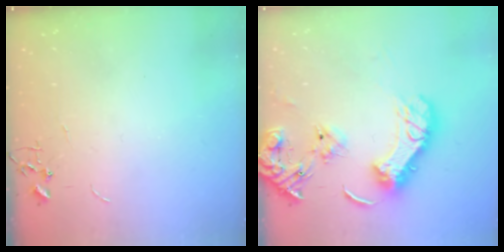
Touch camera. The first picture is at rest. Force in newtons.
{"total": 20.0, "press": 19.8, "slide": 2.2}